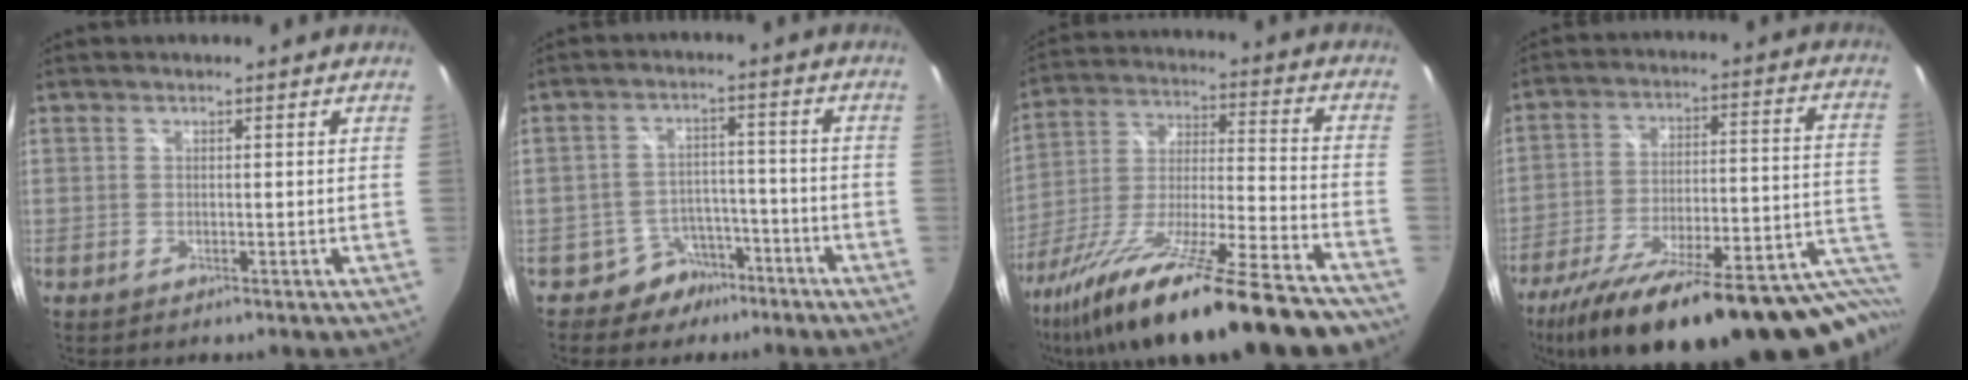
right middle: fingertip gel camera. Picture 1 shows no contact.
{"total": 6.6, "force": [-4.7, 4.6, 0.6], "torque": [-0.014, 0.027, -0.063]}
{"total": 30.1, "force": [-22.5, 4.5, 19.5], "torque": [-0.344, -0.074, -0.351]}
{"total": 34.6, "force": [-26.1, 8.4, 21.1], "torque": [-0.294, -0.053, -0.364]}